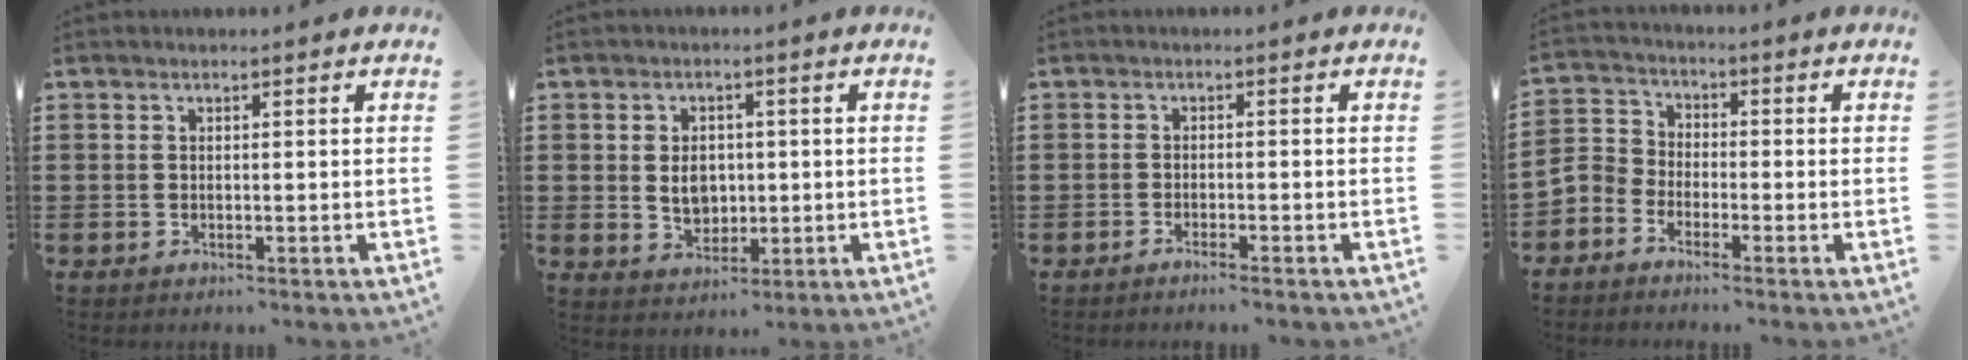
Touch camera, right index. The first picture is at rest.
{"total": 4.7, "force": [0.3, 3.7, 2.9], "torque": [-0.051, 0.005, -0.001]}
{"total": 1.3, "force": [-1.2, -0.1, 0.4], "torque": [-0.009, 0.001, -0.023]}
{"total": 3.9, "force": [-3.3, 2.0, 0.6], "torque": [-0.042, 0.000, -0.078]}